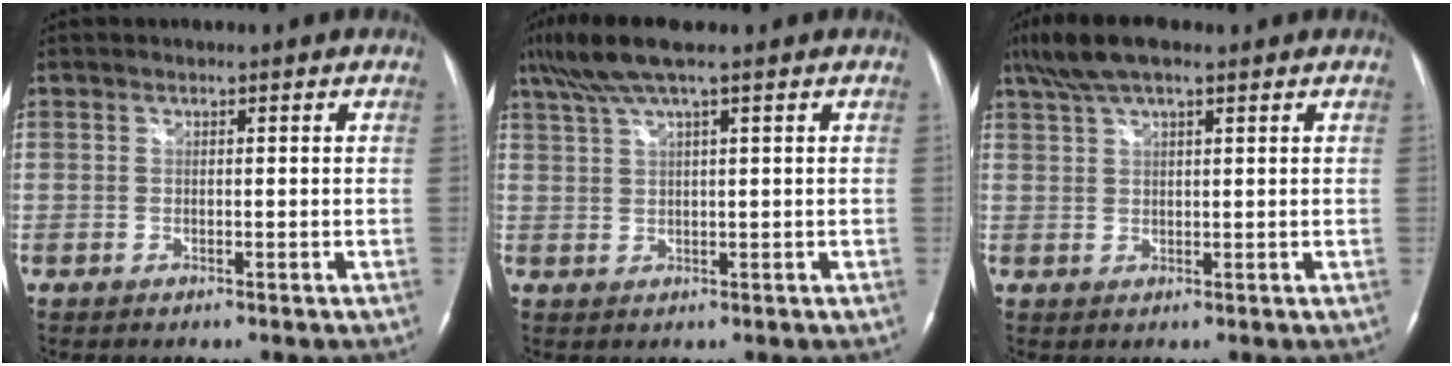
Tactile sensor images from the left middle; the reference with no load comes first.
{"total": 6.7, "force": [4.7, -0.2, 4.7], "torque": [-0.101, 0.034, 0.090]}
{"total": 7.3, "force": [5.2, 1.8, 4.8], "torque": [-0.101, 0.028, 0.095]}